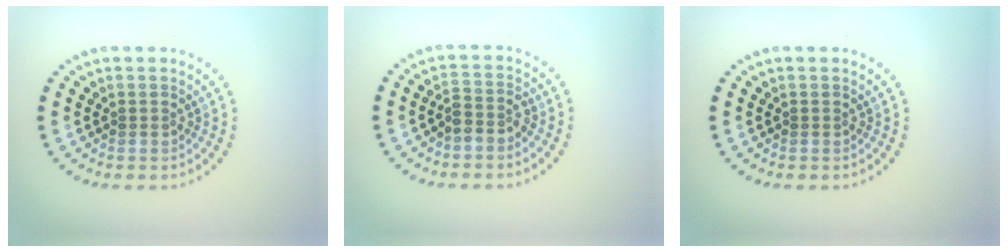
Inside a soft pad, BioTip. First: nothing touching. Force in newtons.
{"total": 2.0, "press": 1.7, "slide": 1.2}
{"total": 0.0}